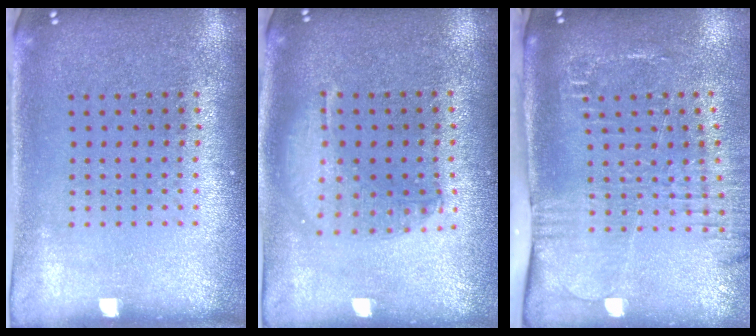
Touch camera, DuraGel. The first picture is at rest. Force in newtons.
{"total": 1.3, "press": 1.3, "slide": 0.4}
{"total": 2.6, "press": 2.1, "slide": 1.6}